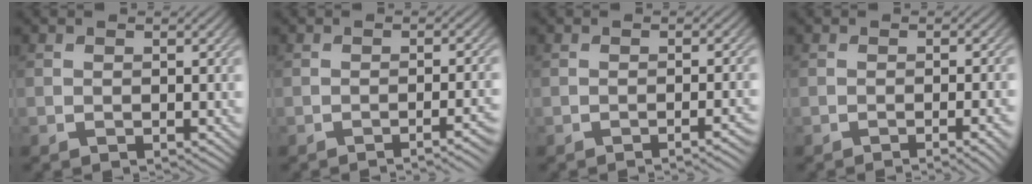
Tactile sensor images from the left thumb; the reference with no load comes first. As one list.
[{"total": 3.7, "force": [-1.9, 0.7, 3.1], "torque": [-0.033, 0.010, -0.033]}, {"total": 2.5, "force": [-1.3, 0.5, 2.1], "torque": [-0.018, 0.008, -0.026]}, {"total": 4.1, "force": [-1.7, 0.9, 3.6], "torque": [-0.042, 0.005, -0.024]}]